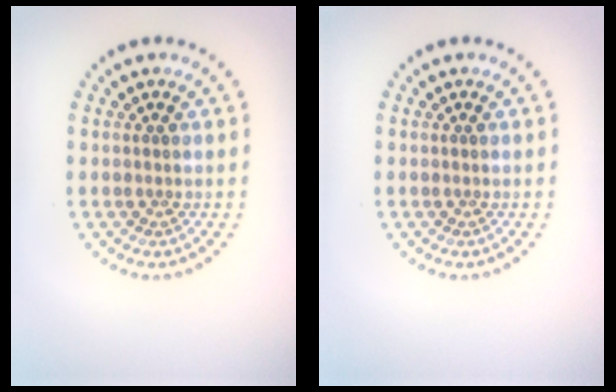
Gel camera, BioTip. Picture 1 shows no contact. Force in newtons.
{"total": 0.0}